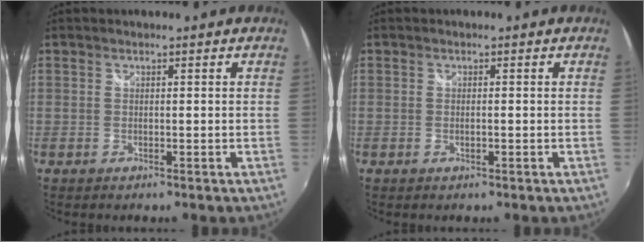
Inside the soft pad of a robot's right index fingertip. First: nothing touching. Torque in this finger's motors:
{"motor_torque": [-0.08, 0.00, -0.03, 0.00]}